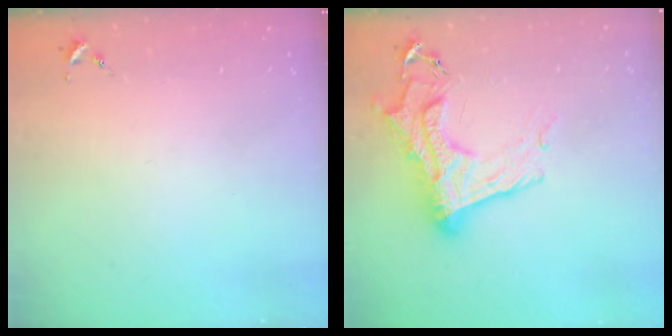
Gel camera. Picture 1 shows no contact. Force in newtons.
{"total": 17.3, "press": 17.3, "slide": 1.4}